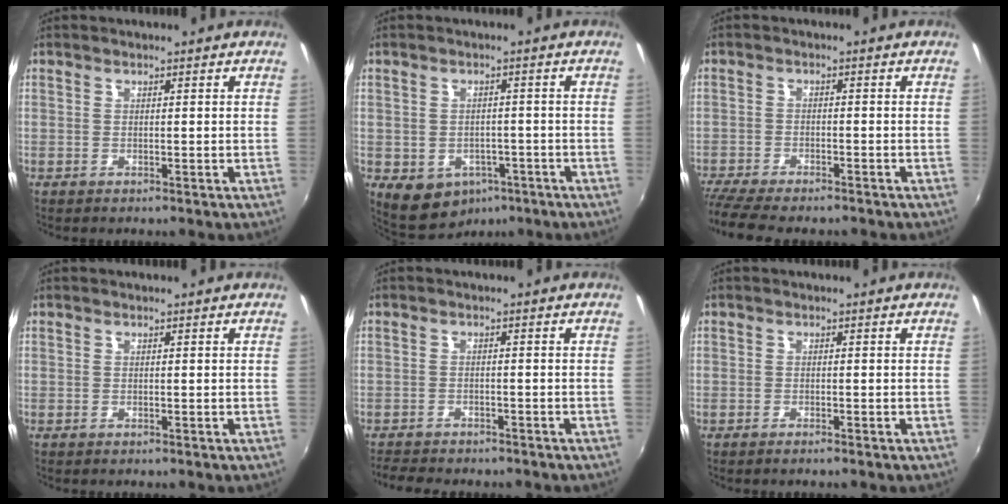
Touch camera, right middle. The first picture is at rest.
{"total": 9.2, "force": [-4.7, 6.9, 3.8], "torque": [-0.088, -0.008, -0.050]}
{"total": 10.0, "force": [-8.8, 1.9, 4.5], "torque": [-0.115, -0.041, -0.149]}
{"total": 0.0}
{"total": 6.6, "force": [-5.9, 1.9, 2.1], "torque": [-0.060, -0.017, -0.094]}
{"total": 0.8, "force": [-0.8, 0.1, 0.3], "torque": [-0.008, -0.003, -0.016]}